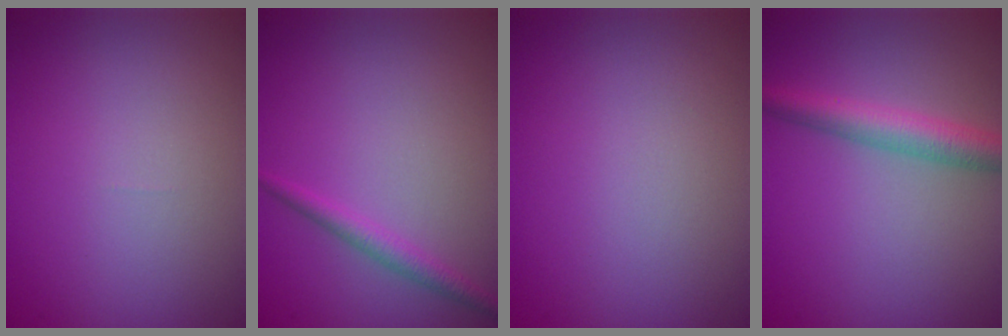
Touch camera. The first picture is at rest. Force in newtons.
{"total": 1.6, "press": 1.6, "slide": 0.1}
{"total": 0.0}
{"total": 4.0, "press": 4.0, "slide": 0.2}